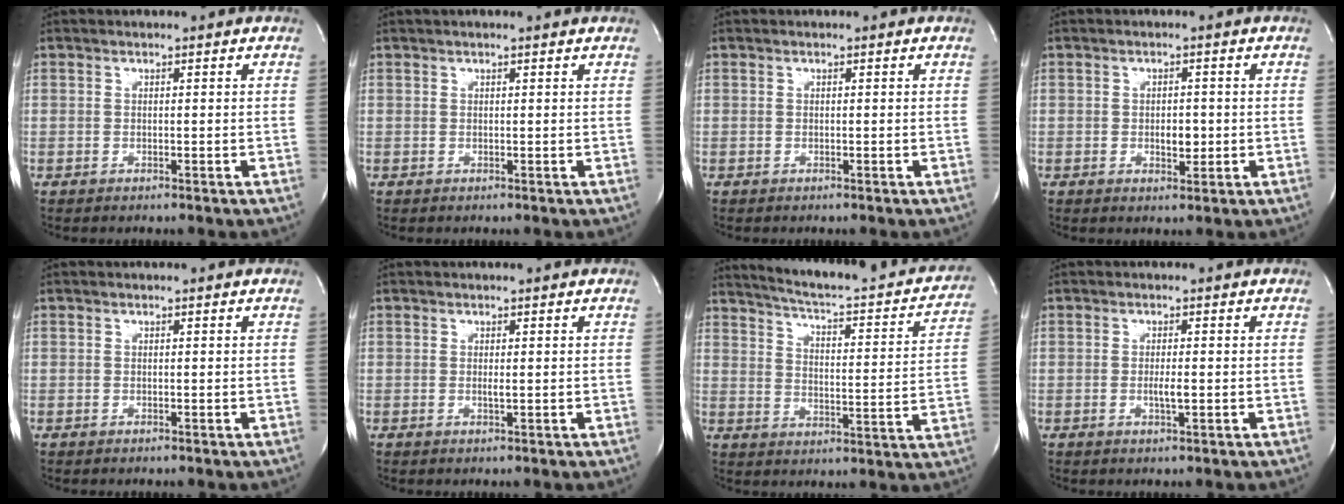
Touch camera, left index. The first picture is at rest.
{"total": 1.6, "force": [1.3, 0.0, 0.9], "torque": [-0.011, 0.017, 0.014]}
{"total": 0.0}
{"total": 2.5, "force": [-0.8, 1.3, 2.0], "torque": [-0.030, -0.005, -0.010]}
{"total": 0.0}
{"total": 0.7, "force": [-0.3, 0.0, 0.6], "torque": [-0.014, -0.006, -0.006]}
{"total": 23.2, "force": [20.5, 4.2, 10.1], "torque": [-0.145, -0.034, 0.252]}
{"total": 1.8, "force": [-0.8, 0.1, 1.6], "torque": [-0.033, -0.008, -0.014]}